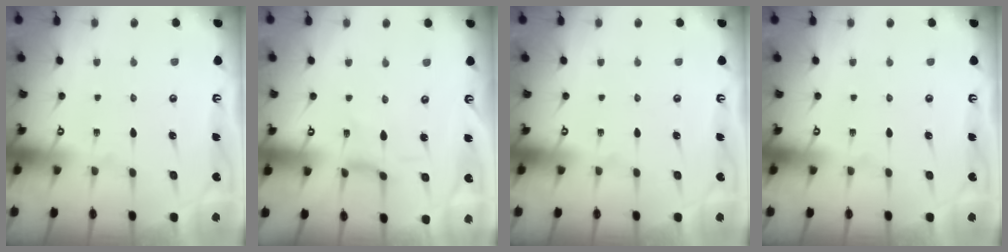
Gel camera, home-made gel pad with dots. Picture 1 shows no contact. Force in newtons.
{"total": 2.0, "press": 2.0, "slide": 0.3}
{"total": 0.0}
{"total": 0.0}